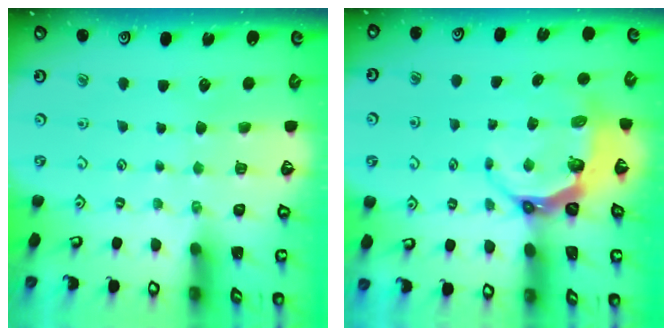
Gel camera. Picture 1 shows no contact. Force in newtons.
{"total": 7.5, "press": 6.5, "slide": 3.8}